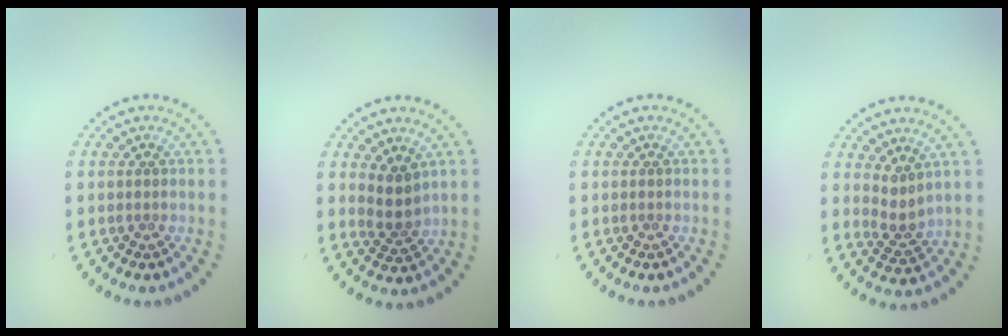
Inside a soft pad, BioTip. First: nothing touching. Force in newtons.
{"total": 2.3, "press": 1.8, "slide": 1.3}
{"total": 0.0}
{"total": 2.1, "press": 1.5, "slide": 1.4}